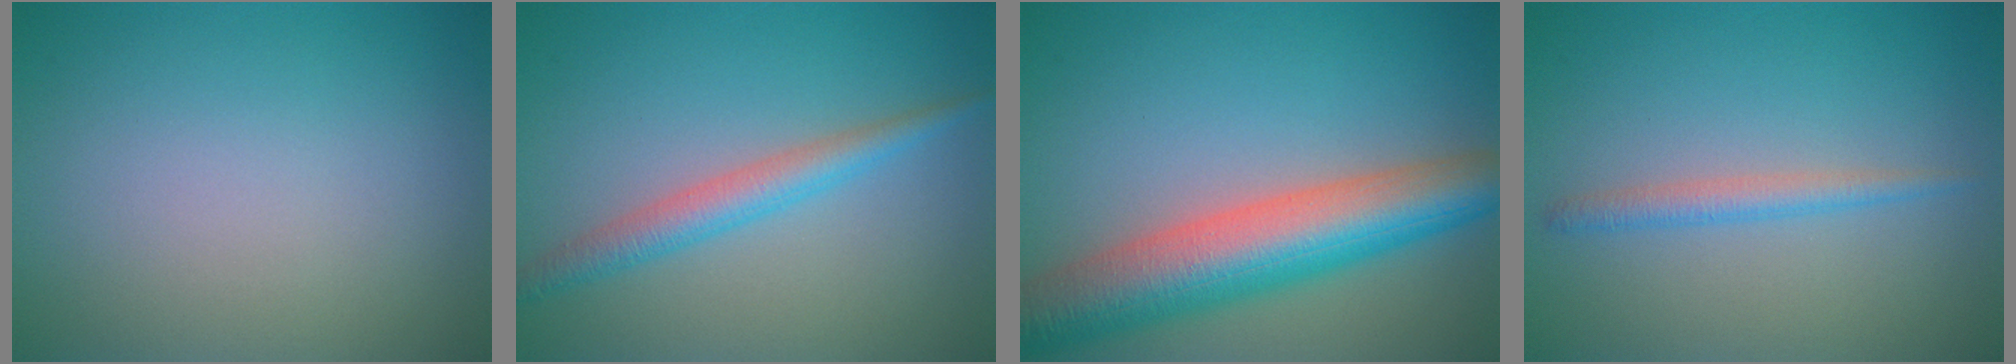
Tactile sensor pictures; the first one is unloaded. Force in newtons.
{"total": 2.9, "press": 2.9, "slide": 0.0}
{"total": 9.5, "press": 9.5, "slide": 0.5}
{"total": 1.7, "press": 1.7, "slide": 0.1}